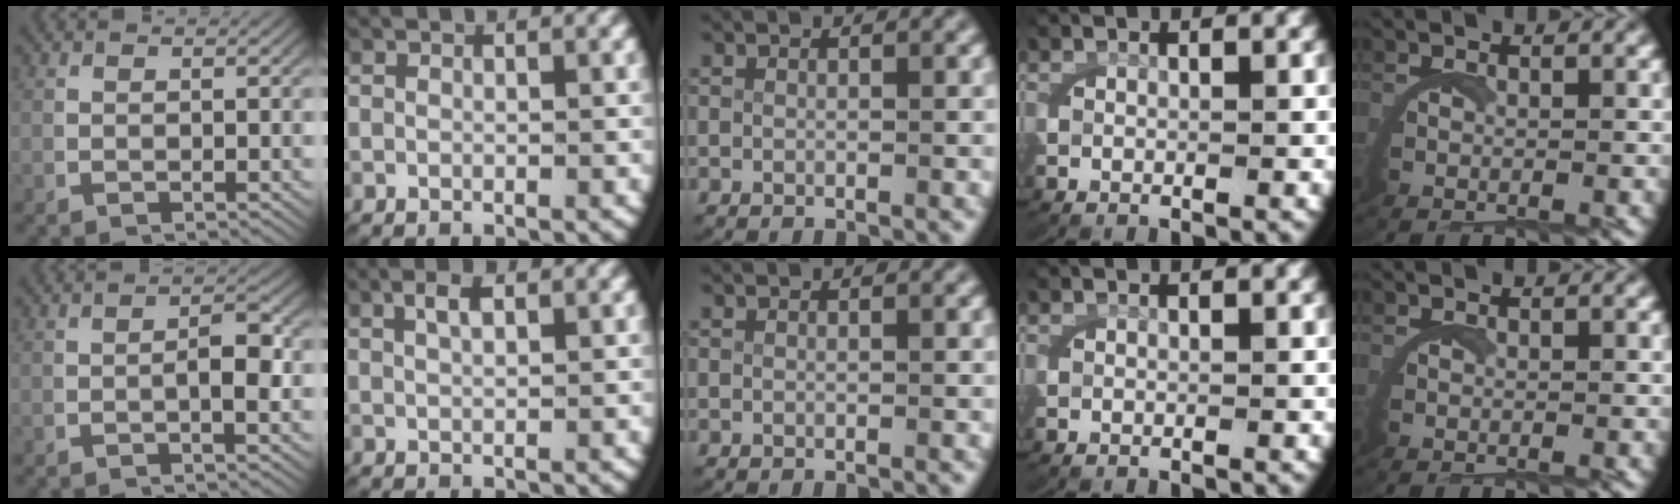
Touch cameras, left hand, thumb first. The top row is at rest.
{"thumb": {"total": 3.0, "force": [-0.2, 0.9, 2.8], "torque": [-0.047, 0.002, -0.005]}, "index": {"total": 2.0, "force": [1.1, 0.7, 1.5], "torque": [-0.029, 0.000, 0.023]}}